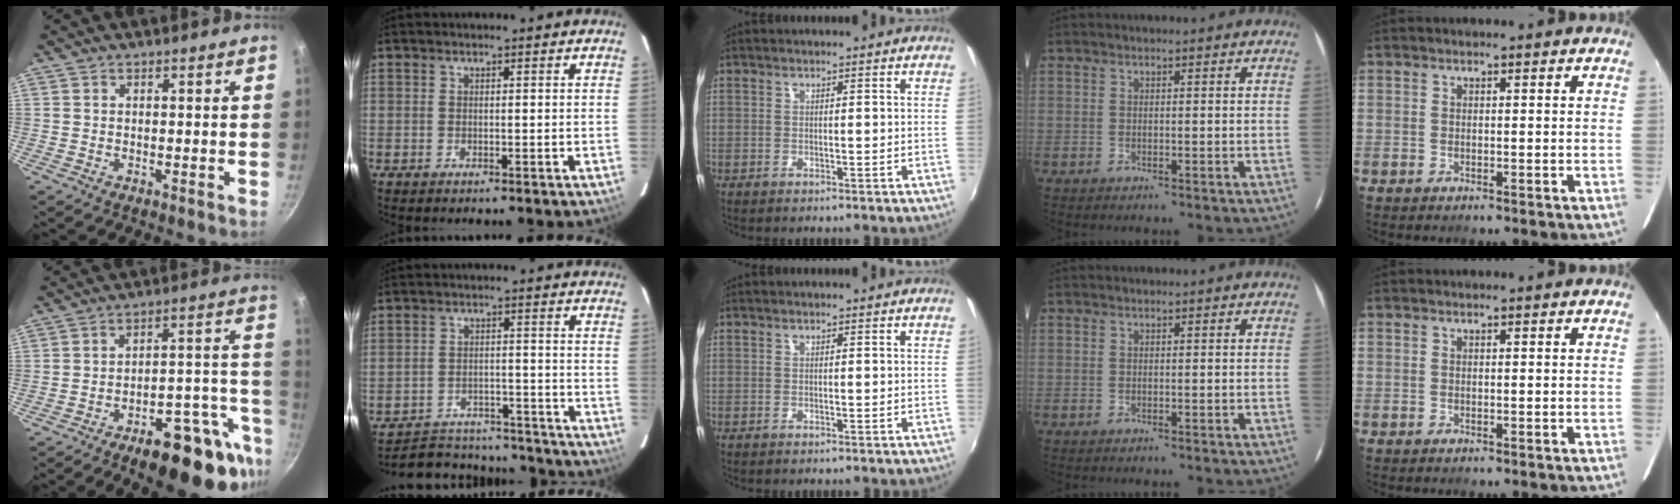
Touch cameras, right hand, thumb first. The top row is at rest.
{"thumb": {"total": 19.5, "force": [-11.1, 7.1, 14.4], "torque": [-0.146, 0.073, -0.153]}, "index": {"total": 16.0, "force": [-14.3, 6.0, 3.9], "torque": [-0.094, 0.031, -0.176]}}